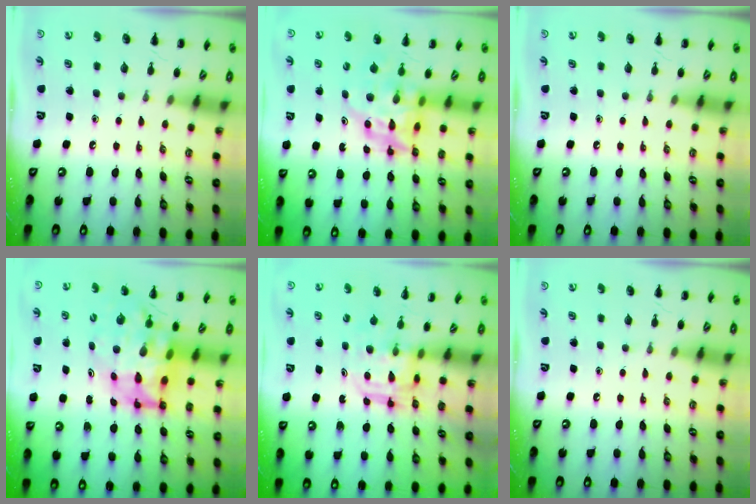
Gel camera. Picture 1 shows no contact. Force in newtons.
{"total": 7.3, "press": 7.0, "slide": 2.2}
{"total": 0.0}
{"total": 9.7, "press": 9.2, "slide": 2.9}
{"total": 3.2, "press": 3.2, "slide": 0.2}
{"total": 0.0}